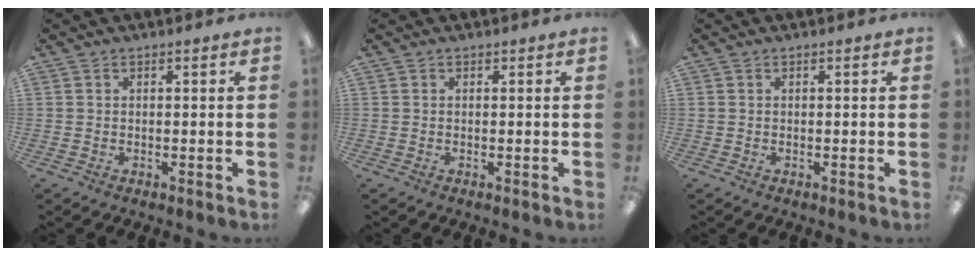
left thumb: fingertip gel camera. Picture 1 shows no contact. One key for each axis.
{"total": 0.0}
{"total": 0.0}